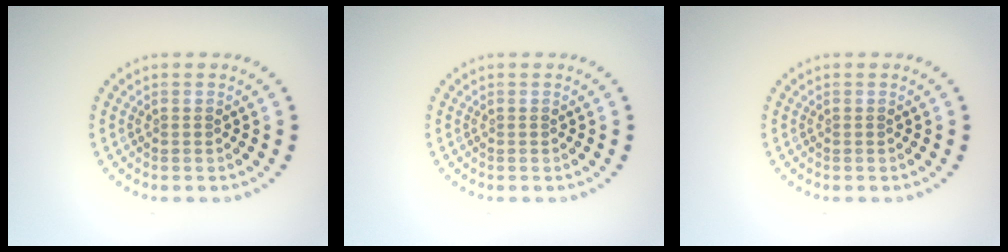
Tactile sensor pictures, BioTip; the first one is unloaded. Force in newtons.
{"total": 0.0}
{"total": 0.0}